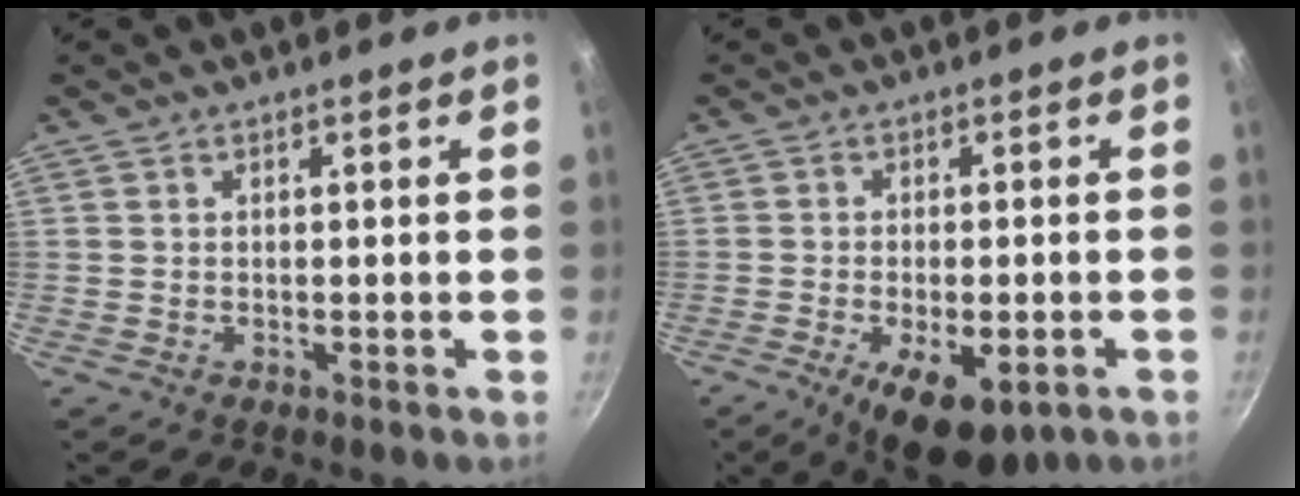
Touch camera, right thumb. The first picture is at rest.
{"total": 11.1, "force": [-4.9, 4.9, 8.7], "torque": [-0.116, 0.009, -0.065]}